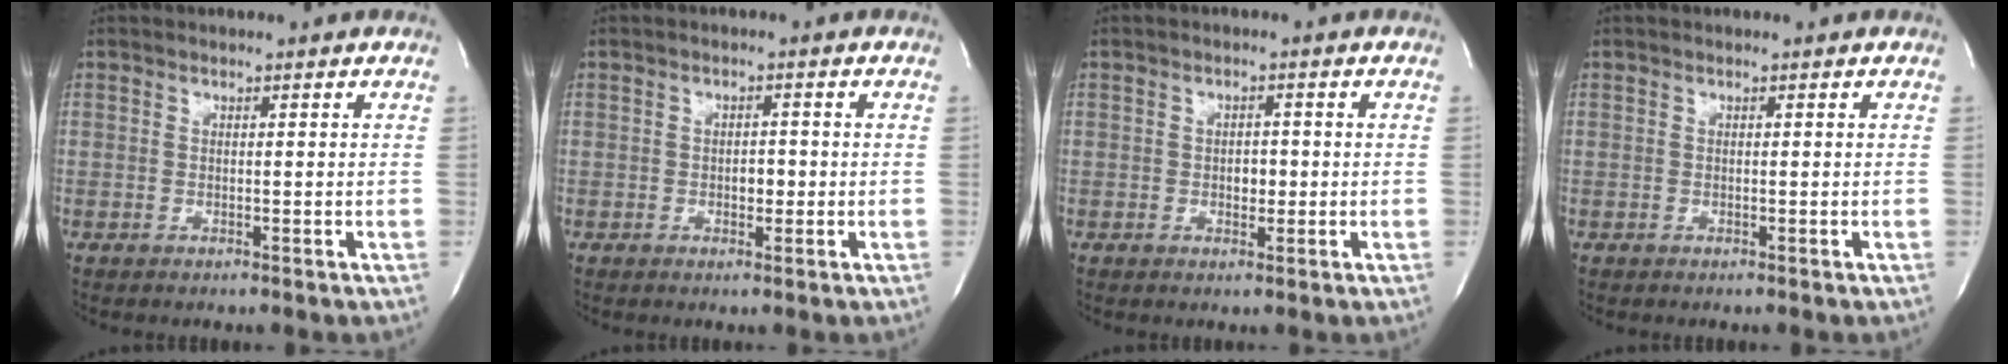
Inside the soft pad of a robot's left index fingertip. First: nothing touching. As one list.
[{"total": 1.9, "force": [-0.5, 1.1, 1.4], "torque": [-0.024, 0.001, -0.005]}, {"total": 2.0, "force": [-0.4, 1.3, 1.5], "torque": [-0.025, 0.000, -0.003]}, {"total": 0.0}]